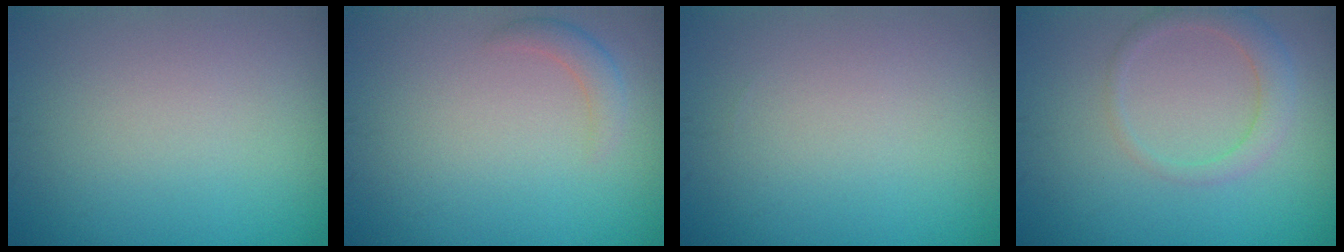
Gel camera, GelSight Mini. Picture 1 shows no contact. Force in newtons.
{"total": 1.5, "press": 1.5, "slide": 0.1}
{"total": 0.0}
{"total": 2.4, "press": 2.4, "slide": 0.2}